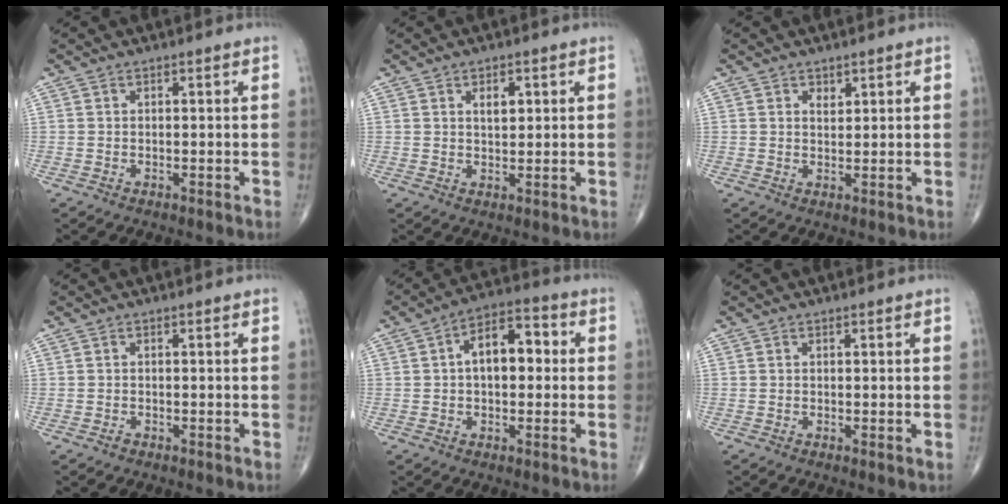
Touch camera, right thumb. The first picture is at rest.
{"total": 3.2, "force": [1.2, 1.8, 2.4], "torque": [-0.027, -0.005, 0.018]}
{"total": 1.7, "force": [1.1, 1.1, 0.8], "torque": [-0.003, -0.007, 0.017]}
{"total": 0.8, "force": [-0.6, 0.5, 0.3], "torque": [-0.004, 0.002, -0.013]}
{"total": 10.1, "force": [1.0, 5.8, 8.2], "torque": [-0.109, 0.028, 0.007]}
{"total": 0.7, "force": [-0.1, 0.2, 0.6], "torque": [-0.015, -0.003, -0.005]}